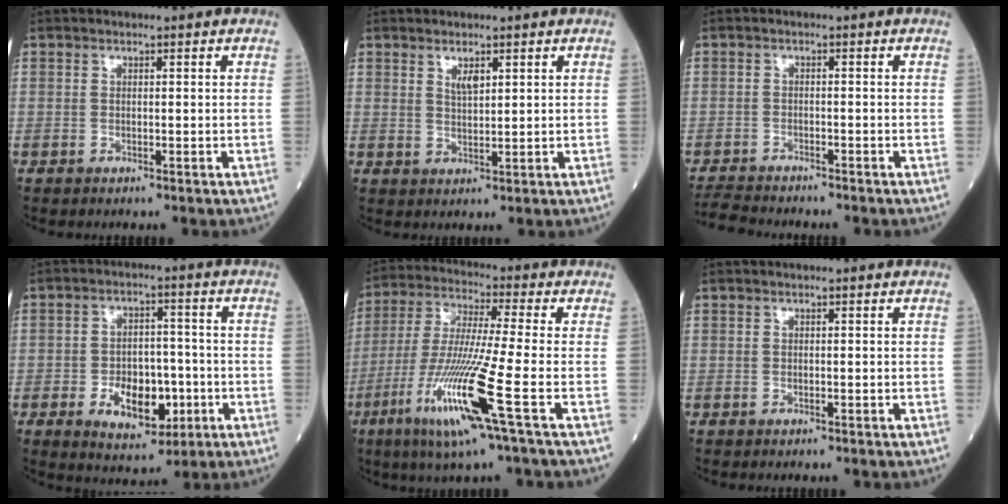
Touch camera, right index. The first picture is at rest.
{"total": 2.3, "force": [1.4, 0.6, 1.8], "torque": [-0.037, -0.002, 0.029]}
{"total": 5.2, "force": [-5.1, 0.7, 1.1], "torque": [-0.015, -0.016, -0.087]}
{"total": 9.0, "force": [-2.9, 5.0, 7.0], "torque": [-0.111, 0.003, -0.038]}
{"total": 14.8, "force": [-6.0, -1.3, 13.4], "torque": [-0.280, -0.031, -0.119]}
{"total": 0.0}